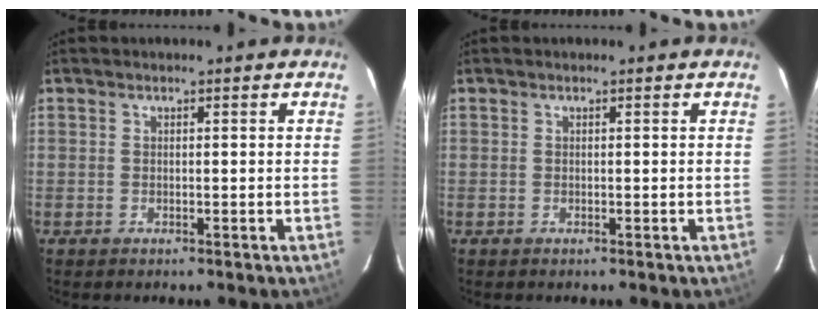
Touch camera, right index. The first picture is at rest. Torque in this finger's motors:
{"motor_torque": [0.00, 0.00, 0.01, 0.00]}